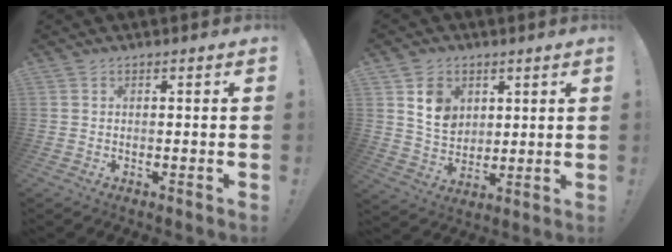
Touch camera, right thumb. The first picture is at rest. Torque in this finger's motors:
{"motor_torque": [0.52, 0.33, 0.15, 0.23, 0.13]}